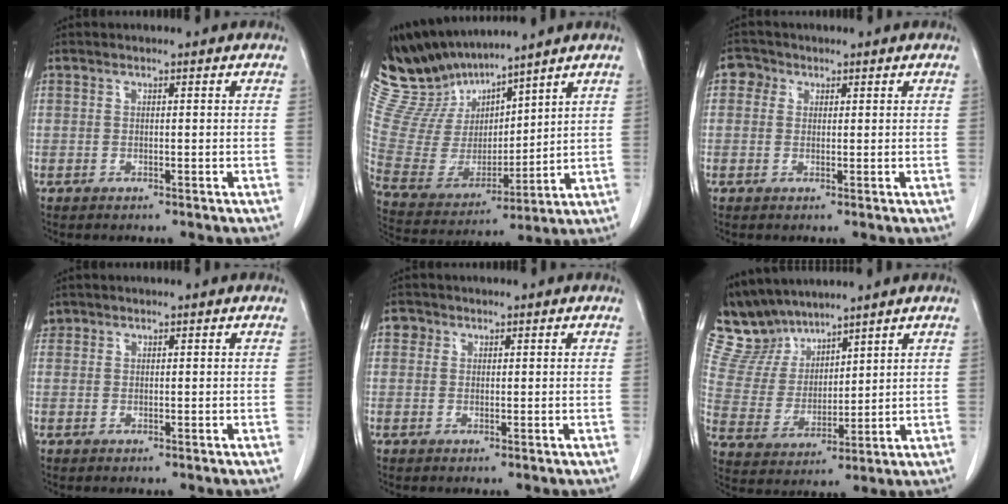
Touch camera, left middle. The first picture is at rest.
{"total": 14.4, "force": [13.3, 3.7, 4.1], "torque": [-0.102, 0.006, 0.275]}
{"total": 2.4, "force": [0.9, 2.1, 0.6], "torque": [-0.005, 0.008, 0.009]}
{"total": 1.4, "force": [0.9, 1.0, 0.0], "torque": [0.003, 0.014, 0.017]}
{"total": 1.5, "force": [0.6, 1.3, 0.2], "torque": [0.008, 0.004, 0.005]}
{"total": 9.3, "force": [8.6, 3.1, 1.5], "torque": [-0.052, 0.017, 0.187]}